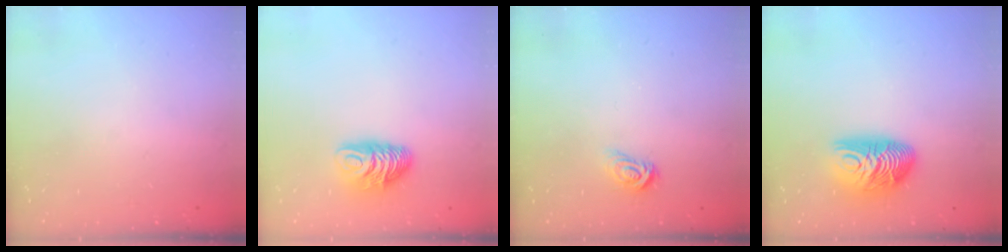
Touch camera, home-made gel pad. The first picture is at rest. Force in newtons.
{"total": 9.4, "press": 9.4, "slide": 0.9}
{"total": 4.1, "press": 4.1, "slide": 0.5}
{"total": 12.4, "press": 12.4, "slide": 1.0}